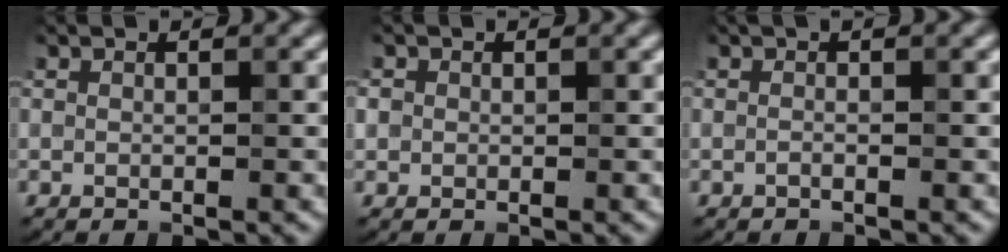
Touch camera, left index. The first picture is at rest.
{"total": 1.1, "force": [0.1, 1.1, 0.2], "torque": [0.002, -0.001, 0.000]}
{"total": 0.6, "force": [-0.2, 0.0, 0.5], "torque": [-0.012, -0.006, -0.009]}